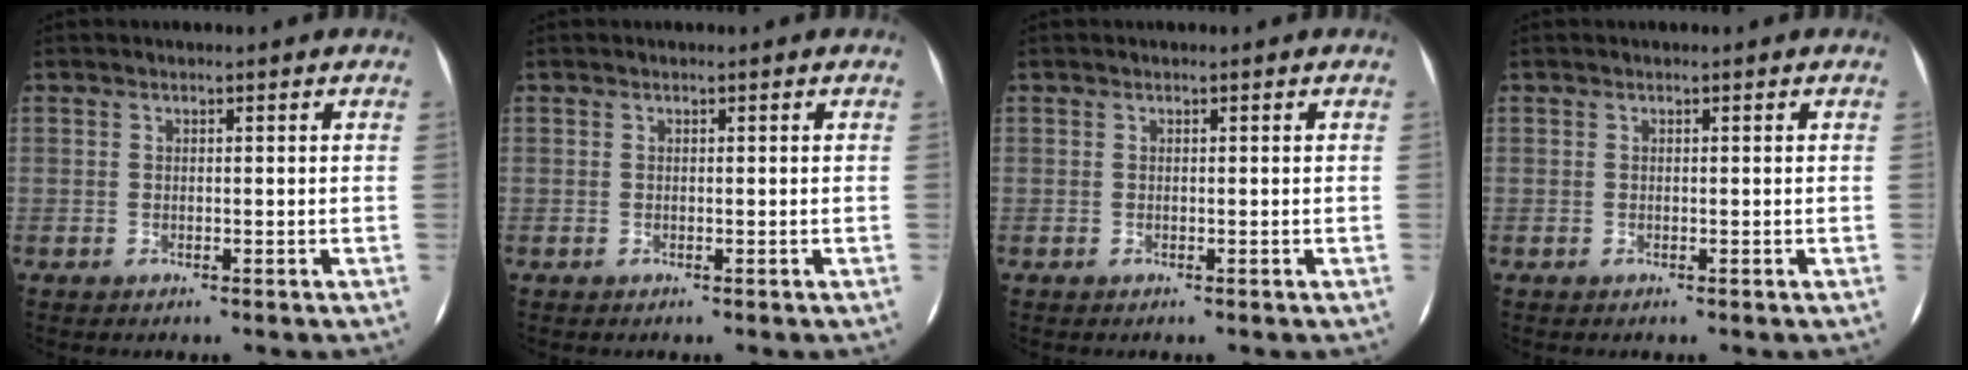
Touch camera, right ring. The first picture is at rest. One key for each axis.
{"total": 0.0}
{"total": 0.0}
{"total": 0.0}